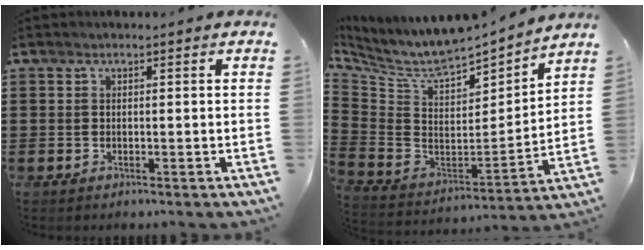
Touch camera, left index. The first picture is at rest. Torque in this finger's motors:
{"motor_torque": [1.04, 0.96, 0.56, 0.11]}